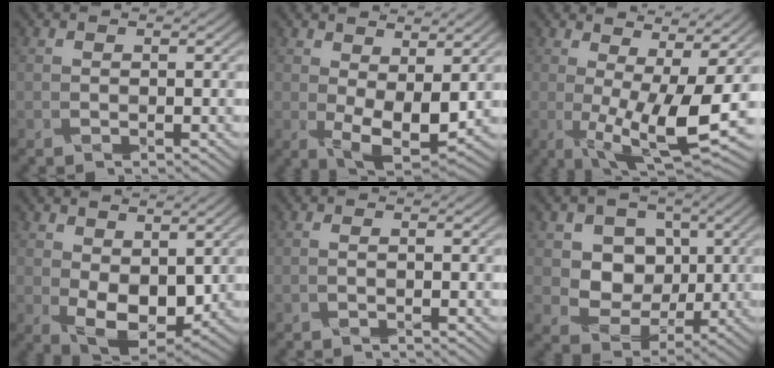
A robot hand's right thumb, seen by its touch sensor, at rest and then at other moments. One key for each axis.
{"total": 7.9, "fx": 0.9, "fy": 3.8, "fz": 6.9, "tx": -0.126, "ty": -0.010, "tz": 0.025}
{"total": 11.3, "fx": 0.6, "fy": 3.2, "fz": 10.8, "tx": -0.175, "ty": 0.002, "tz": 0.020}
{"total": 7.9, "fx": 0.9, "fy": 4.7, "fz": 6.3, "tx": -0.121, "ty": -0.011, "tz": 0.025}
{"total": 0.8, "fx": -0.7, "fy": -0.2, "fz": 0.3, "tx": -0.002, "ty": 0.002, "tz": -0.013}
{"total": 6.6, "fx": 0.9, "fy": 5.8, "fz": 3.0, "tx": -0.067, "ty": -0.016, "tz": 0.015}